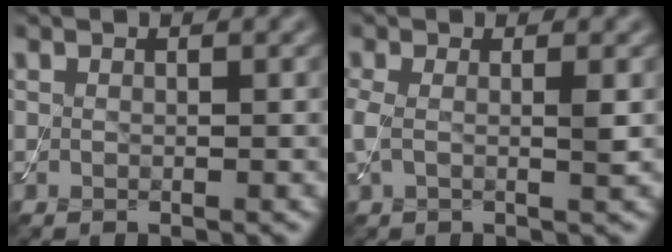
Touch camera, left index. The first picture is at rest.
{"total": 2.5, "force": [0.2, 0.8, 2.4], "torque": [-0.055, 0.000, -0.001]}